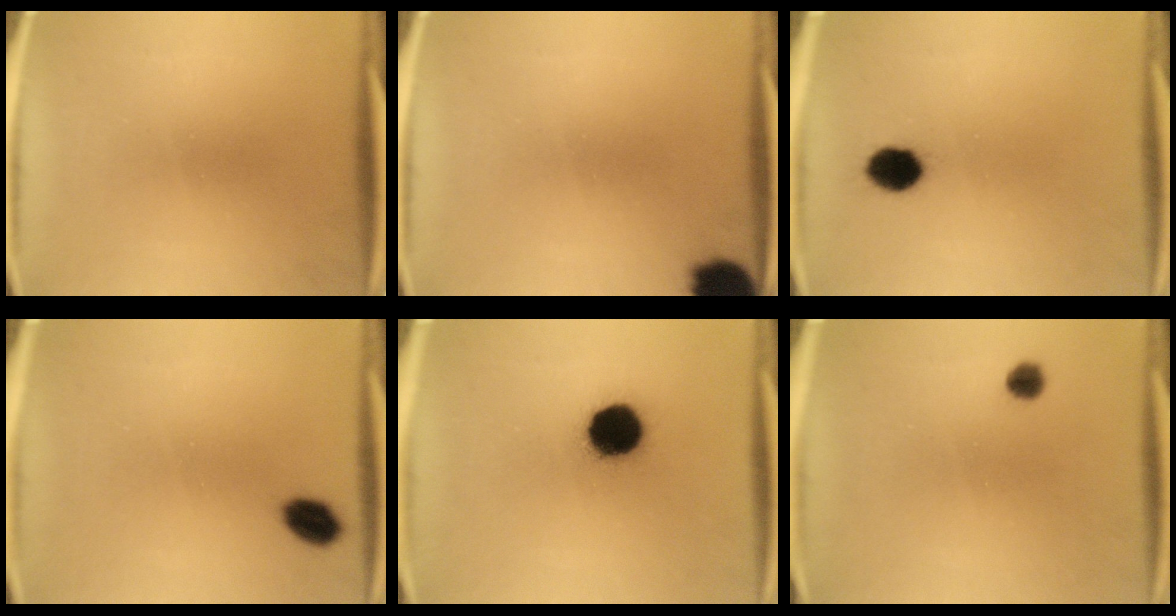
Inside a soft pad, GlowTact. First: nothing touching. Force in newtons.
{"total": 9.7}
{"total": 5.7}
{"total": 5.1}
{"total": 12.4}
{"total": 2.3}